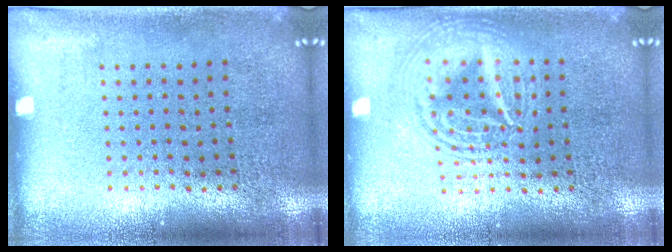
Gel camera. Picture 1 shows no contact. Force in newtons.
{"total": 2.7, "press": 2.7, "slide": 0.2}